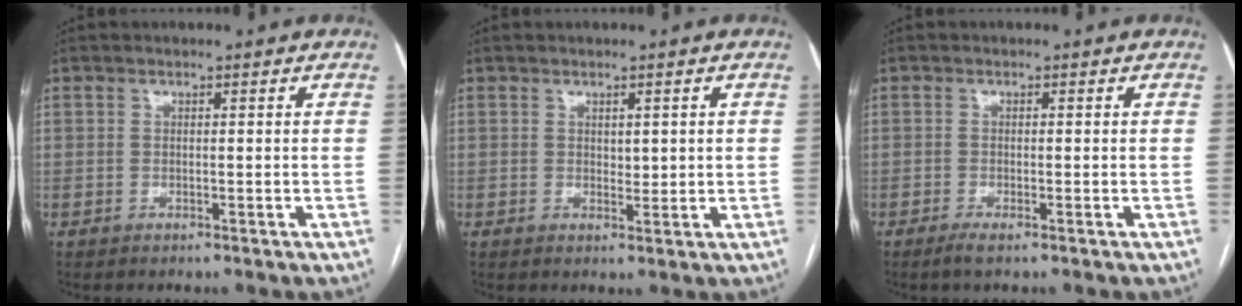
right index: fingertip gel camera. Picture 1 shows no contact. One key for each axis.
{"total": 0.9, "fx": 0.2, "fy": 0.2, "fz": 0.9, "tx": -0.015, "ty": 0.001, "tz": 0.004}
{"total": 1.7, "fx": -1.1, "fy": 0.0, "fz": 1.3, "tx": -0.025, "ty": -0.004, "tz": -0.021}